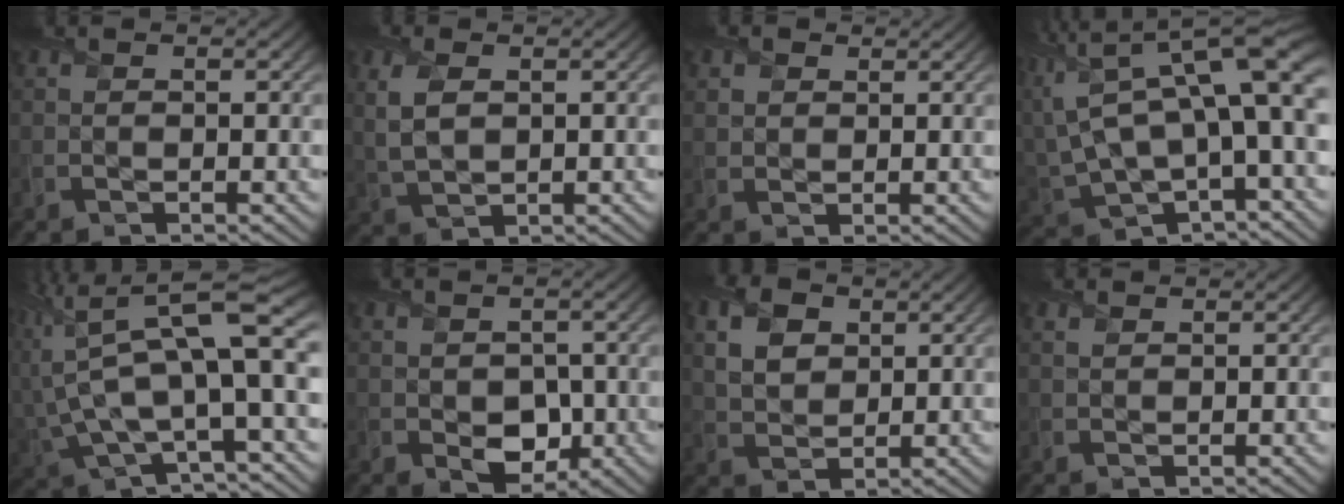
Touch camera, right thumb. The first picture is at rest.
{"total": 4.9, "force": [1.2, 2.9, 3.8], "torque": [-0.103, 0.002, 0.027]}
{"total": 2.5, "force": [1.4, 1.9, 0.7], "torque": [-0.028, -0.002, 0.028]}
{"total": 15.7, "force": [3.5, 7.8, 13.1], "torque": [-0.285, -0.022, 0.084]}
{"total": 14.3, "force": [1.3, 6.3, 12.8], "torque": [-0.274, -0.007, 0.030]}
{"total": 4.7, "force": [-0.7, 3.4, 3.1], "torque": [-0.065, -0.019, -0.003]}
{"total": 6.0, "force": [2.3, 4.1, 3.6], "torque": [-0.091, 0.005, 0.042]}
{"total": 1.4, "force": [1.1, 0.8, 0.4], "torque": [-0.014, 0.002, 0.026]}